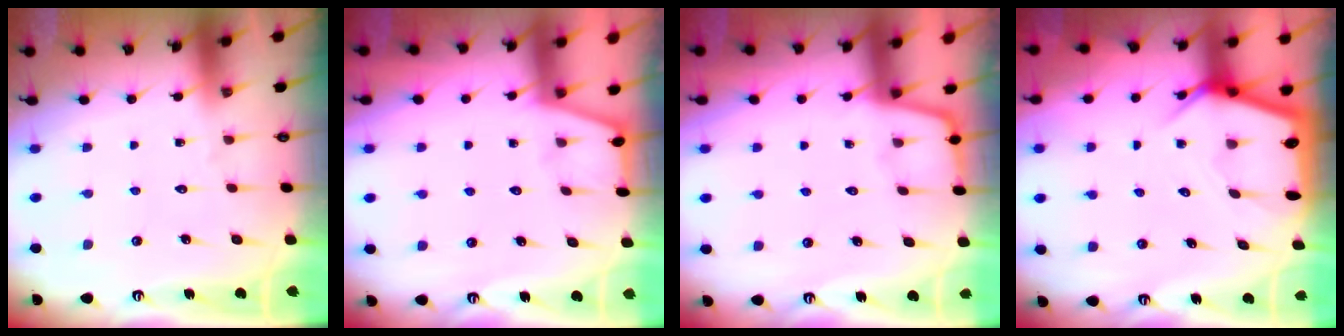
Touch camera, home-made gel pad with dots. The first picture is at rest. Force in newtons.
{"total": 0.7, "press": 0.7, "slide": 0.2}
{"total": 1.4, "press": 1.3, "slide": 0.3}
{"total": 5.3, "press": 5.3, "slide": 0.6}